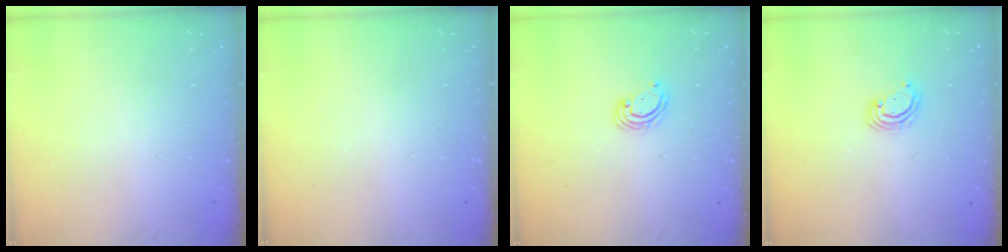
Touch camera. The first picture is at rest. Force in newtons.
{"total": 0.0}
{"total": 3.0, "press": 2.9, "slide": 0.3}
{"total": 2.8, "press": 2.8, "slide": 0.3}